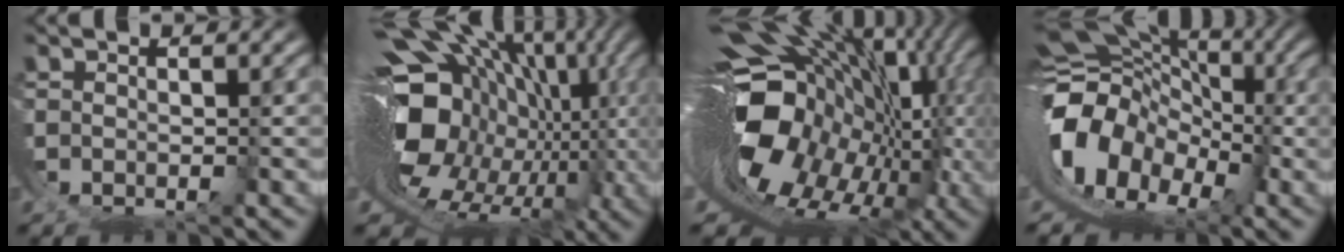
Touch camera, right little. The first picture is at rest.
{"total": 18.8, "force": [0.4, 12.2, 14.3], "torque": [-0.225, -0.028, 0.015]}
{"total": 27.9, "force": [-2.0, 19.0, 20.4], "torque": [-0.297, -0.044, -0.030]}
{"total": 18.5, "force": [-1.7, 14.1, 11.9], "torque": [-0.248, -0.046, -0.023]}